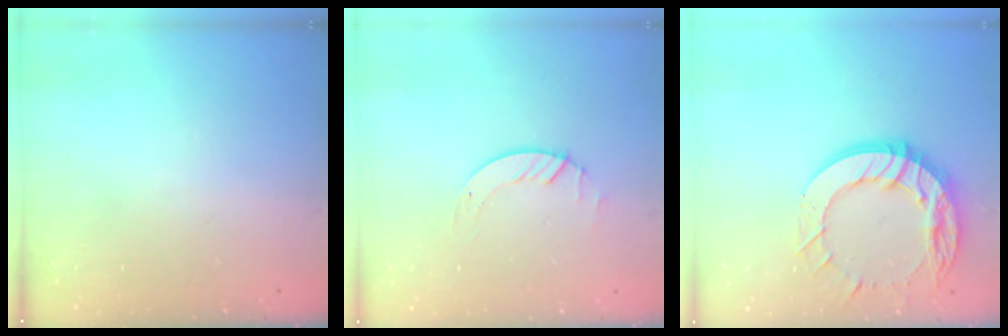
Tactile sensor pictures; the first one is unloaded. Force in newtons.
{"total": 2.0, "press": 2.0, "slide": 0.2}
{"total": 16.7, "press": 16.6, "slide": 1.6}